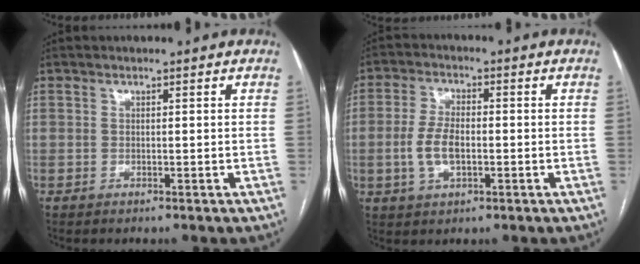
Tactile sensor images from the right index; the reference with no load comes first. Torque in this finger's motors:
{"motor_torque": [0.24, 0.05, 0.07, 0.02]}